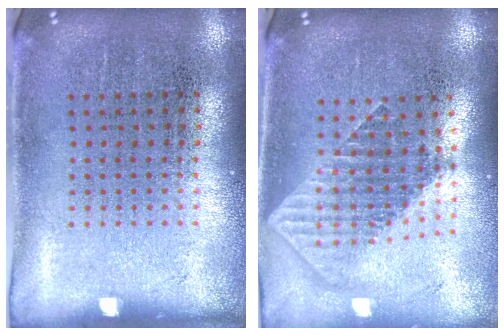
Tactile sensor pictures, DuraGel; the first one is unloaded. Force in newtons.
{"total": 1.9, "press": 1.5, "slide": 1.1}